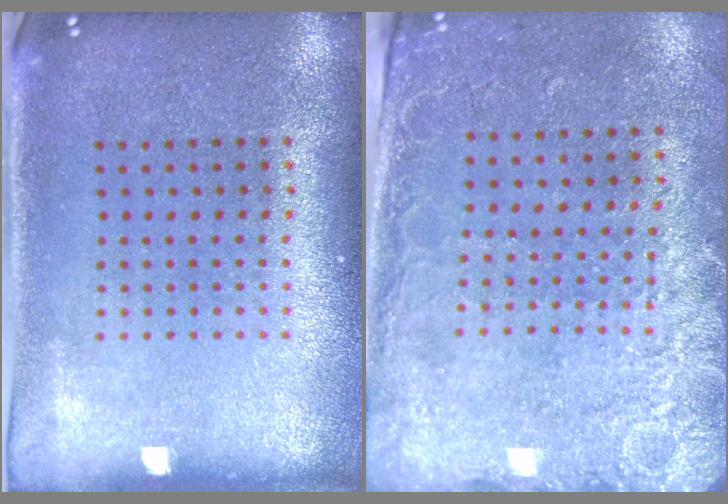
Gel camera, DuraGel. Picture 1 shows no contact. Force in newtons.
{"total": 2.6, "press": 2.1, "slide": 1.5}